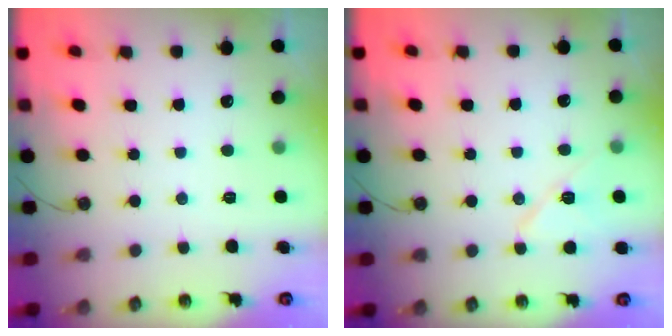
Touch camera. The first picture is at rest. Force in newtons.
{"total": 8.8, "press": 8.7, "slide": 1.1}